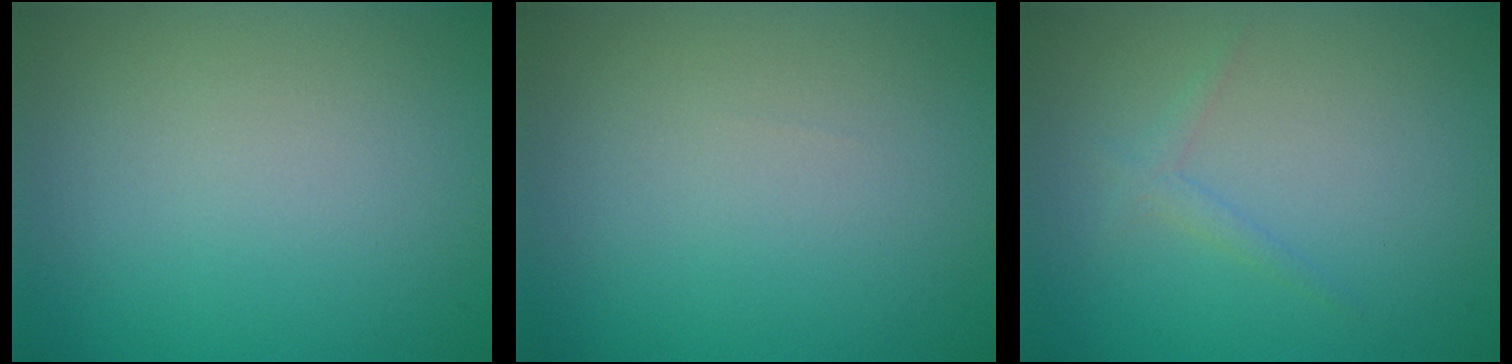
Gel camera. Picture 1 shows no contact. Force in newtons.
{"total": 0.0}
{"total": 1.0, "press": 1.0, "slide": 0.1}